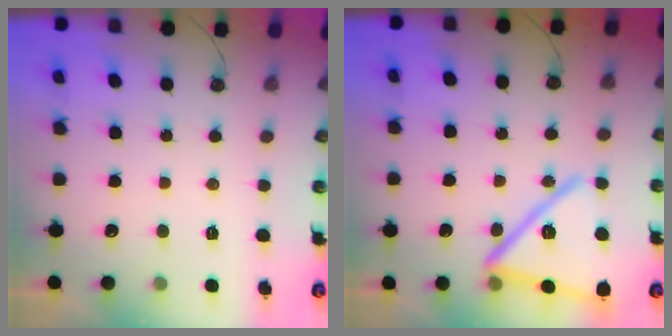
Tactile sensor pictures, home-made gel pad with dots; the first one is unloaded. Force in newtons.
{"total": 18.2, "press": 18.1, "slide": 1.9}